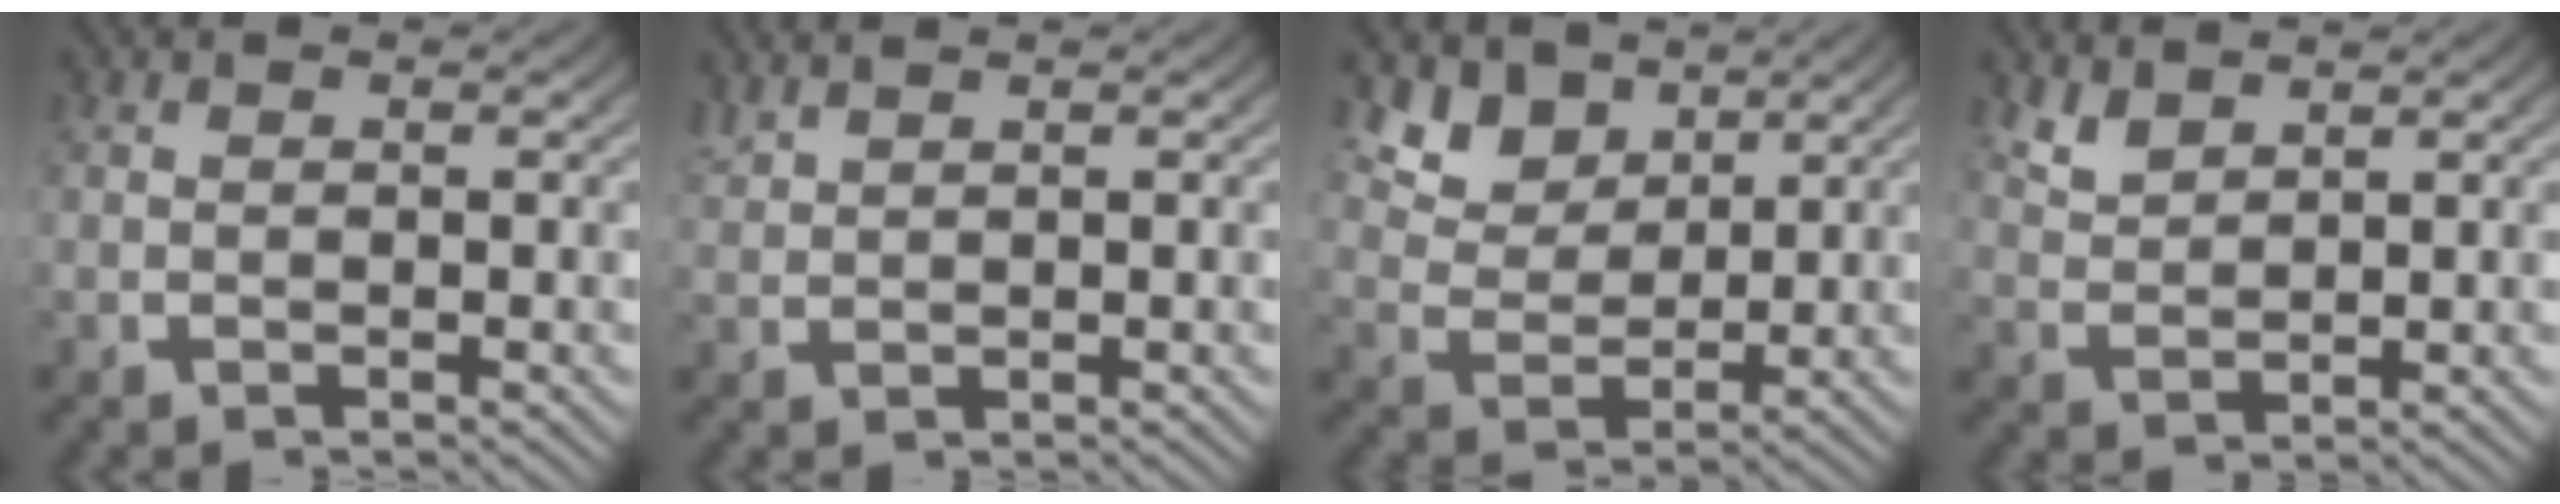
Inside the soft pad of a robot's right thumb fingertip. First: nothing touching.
{"total": 1.9, "force": [1.8, 0.3, 0.5], "torque": [-0.009, 0.007, 0.039]}
{"total": 6.5, "force": [2.9, 4.6, 3.6], "torque": [-0.081, -0.013, 0.055]}
{"total": 2.9, "force": [2.4, 1.0, 1.2], "torque": [-0.027, 0.000, 0.056]}